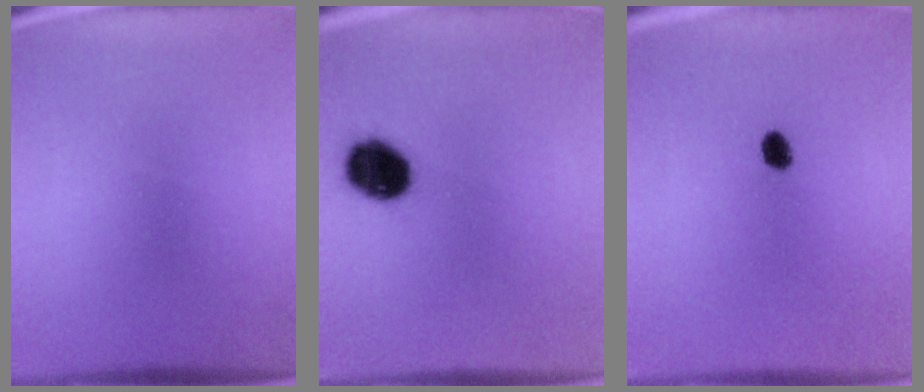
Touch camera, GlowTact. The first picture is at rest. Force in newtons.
{"total": 10.8}
{"total": 2.3}